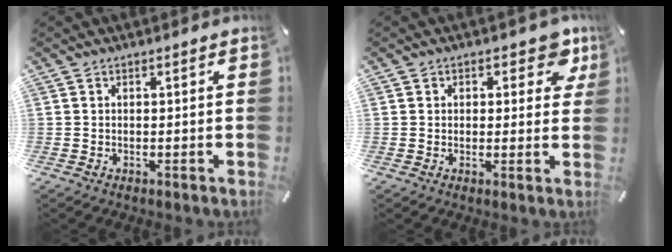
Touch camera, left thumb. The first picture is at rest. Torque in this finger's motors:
{"motor_torque": [0.34, -0.17, 0.01, 0.02, 0.06]}